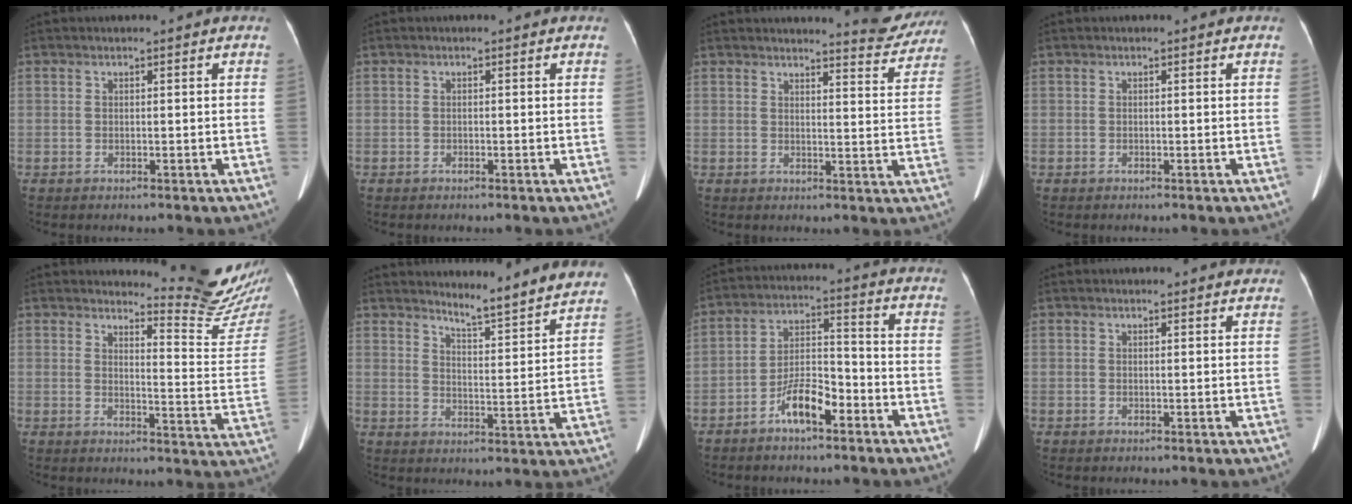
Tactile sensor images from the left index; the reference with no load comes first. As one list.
[{"total": 0.0}, {"total": 7.0, "force": [6.9, 0.7, 0.8], "torque": [-0.004, -0.028, 0.070]}, {"total": 0.0}, {"total": 11.8, "force": [11.6, -1.4, 1.3], "torque": [-0.014, -0.112, 0.133]}, {"total": 11.2, "force": [10.8, 0.0, 2.8], "torque": [-0.040, -0.031, 0.132]}, {"total": 7.6, "force": [-4.6, 2.4, 5.6], "torque": [-0.111, 0.013, -0.083]}, {"total": 2.3, "force": [2.2, 0.6, 0.6], "torque": [-0.012, 0.008, 0.017]}]